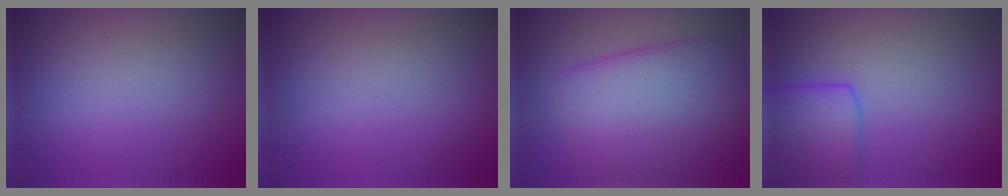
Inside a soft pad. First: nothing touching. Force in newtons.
{"total": 0.0}
{"total": 10.3, "press": 10.3, "slide": 0.3}
{"total": 5.0, "press": 5.0, "slide": 0.3}